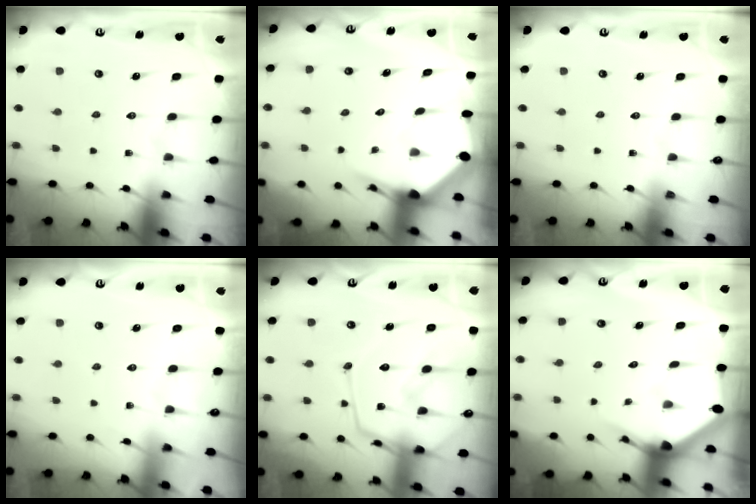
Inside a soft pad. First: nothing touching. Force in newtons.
{"total": 4.4, "press": 4.4, "slide": 0.6}
{"total": 0.0}
{"total": 2.1, "press": 2.1, "slide": 0.3}
{"total": 15.3, "press": 15.2, "slide": 1.4}
{"total": 3.0, "press": 3.0, "slide": 0.1}